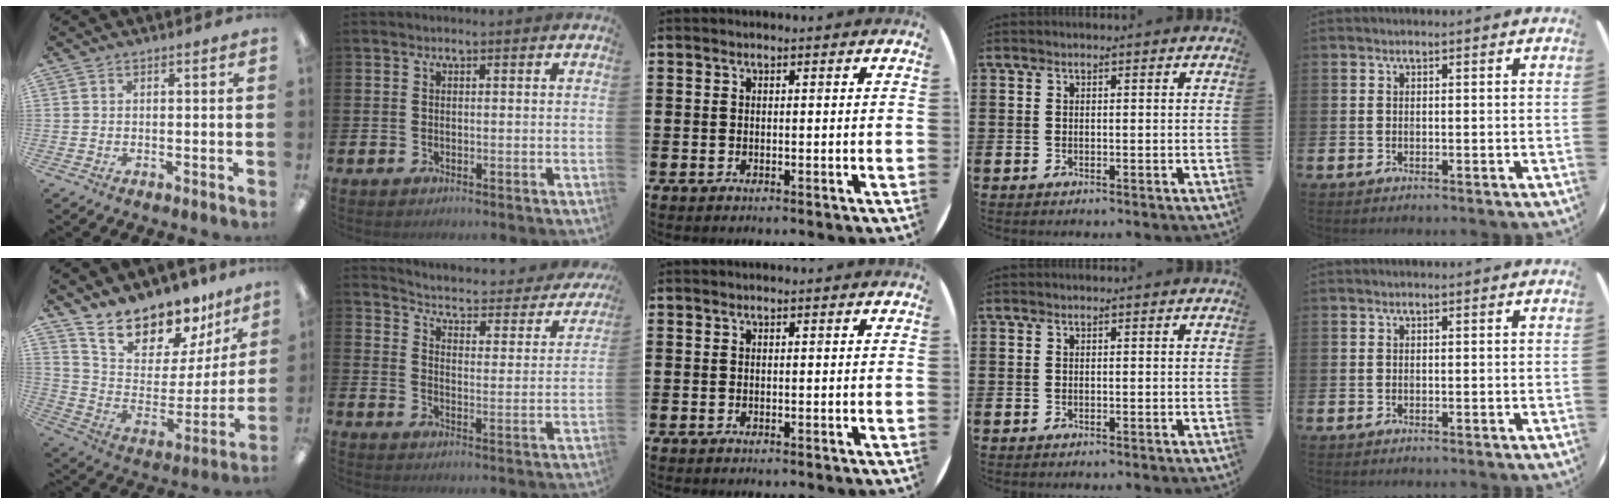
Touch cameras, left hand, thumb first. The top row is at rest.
{"thumb": {"total": 16.4, "force": [14.8, 6.1, 3.6], "torque": [-0.080, -0.126, 0.265]}, "index": {"total": 3.5, "force": [3.2, 1.2, 1.0], "torque": [-0.044, -0.032, 0.043]}}